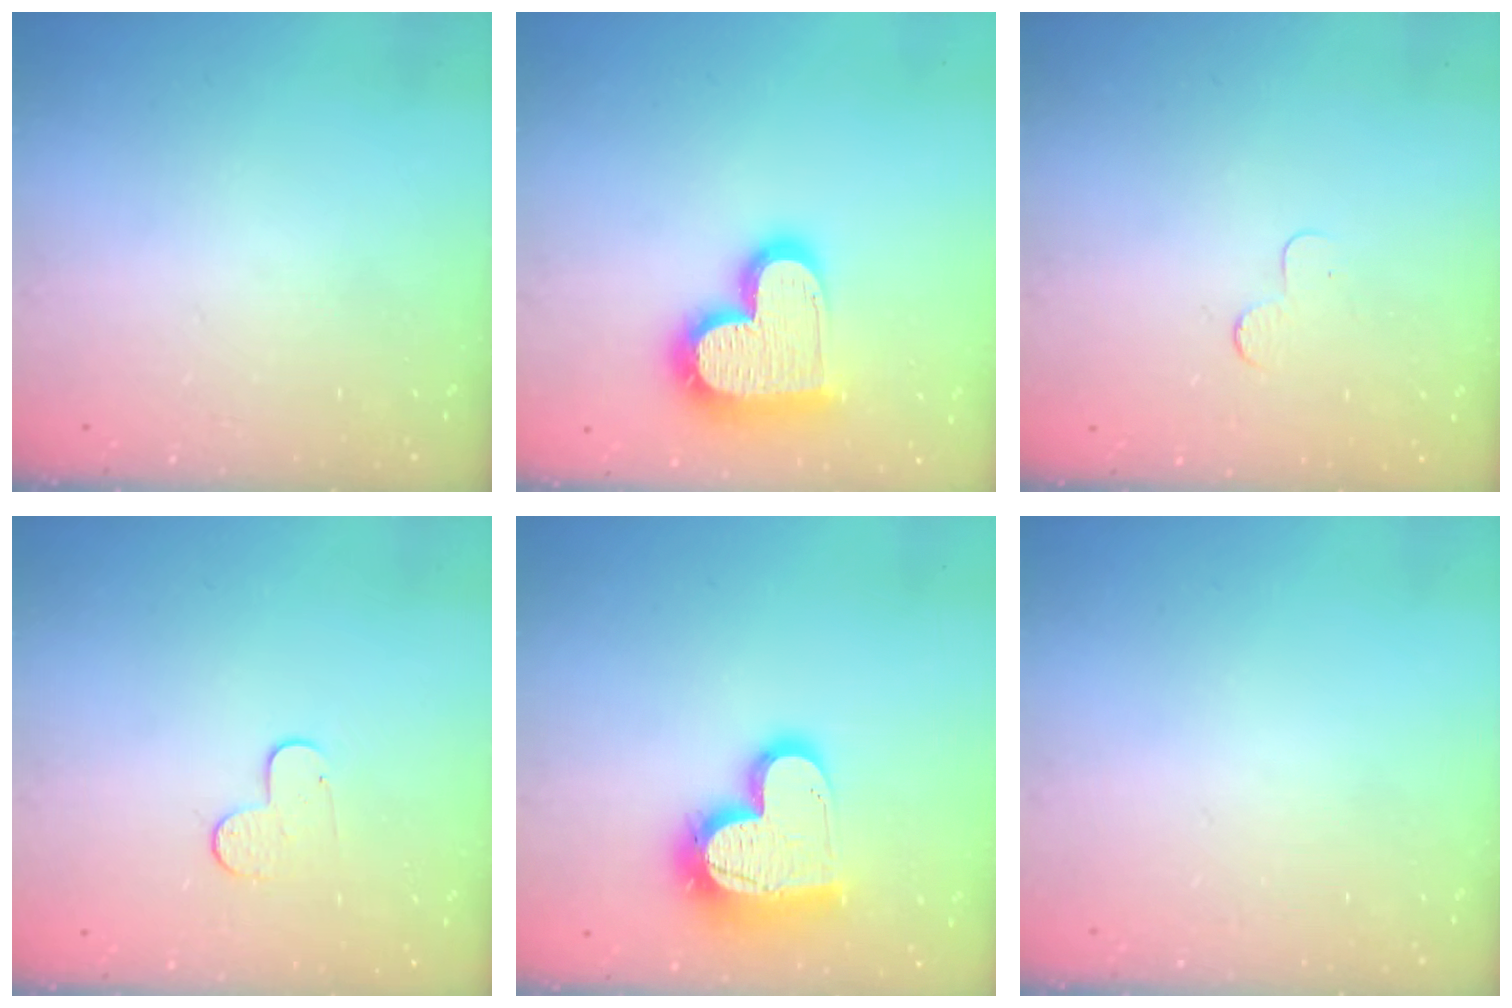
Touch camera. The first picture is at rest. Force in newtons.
{"total": 20.7, "press": 20.7, "slide": 1.5}
{"total": 2.3, "press": 2.3, "slide": 0.2}
{"total": 7.1, "press": 7.1, "slide": 0.6}
{"total": 17.7, "press": 17.6, "slide": 1.5}
{"total": 0.0}